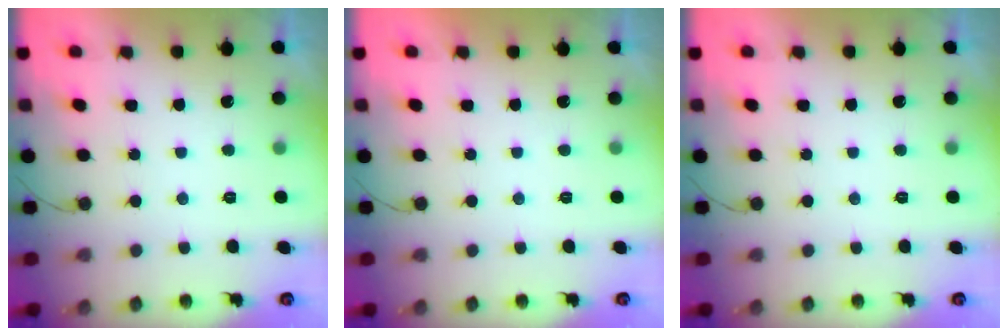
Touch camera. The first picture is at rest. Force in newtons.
{"total": 1.7, "press": 1.7, "slide": 0.0}
{"total": 0.0}